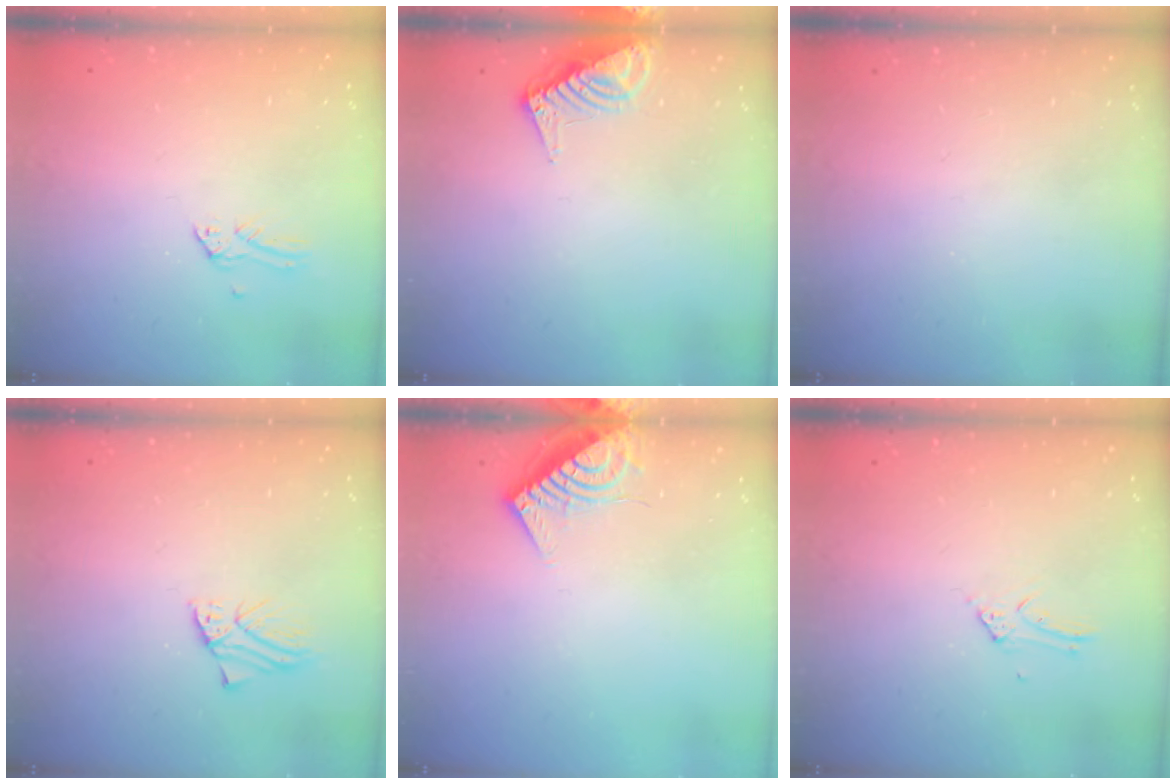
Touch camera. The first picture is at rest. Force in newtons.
{"total": 9.2, "press": 9.2, "slide": 0.9}
{"total": 0.0}
{"total": 1.6, "press": 1.6, "slide": 0.1}
{"total": 6.6, "press": 6.6, "slide": 0.6}
{"total": 3.0, "press": 3.0, "slide": 0.3}